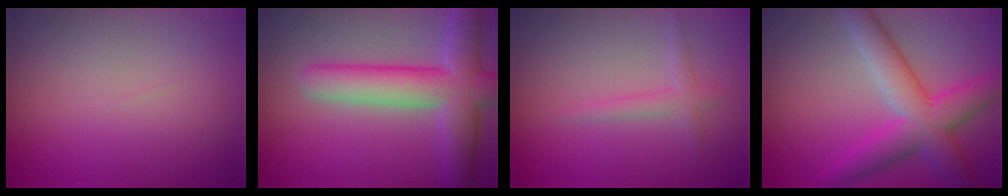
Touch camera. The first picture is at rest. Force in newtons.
{"total": 7.4, "press": 7.4, "slide": 0.7}
{"total": 1.5, "press": 1.5, "slide": 0.1}
{"total": 5.3, "press": 5.3, "slide": 0.2}